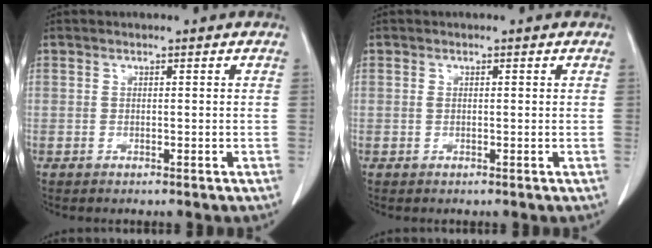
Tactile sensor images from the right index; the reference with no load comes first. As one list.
[{"total": 0.7, "force": [0.1, 0.2, 0.6], "torque": [-0.017, 0.005, 0.005]}]